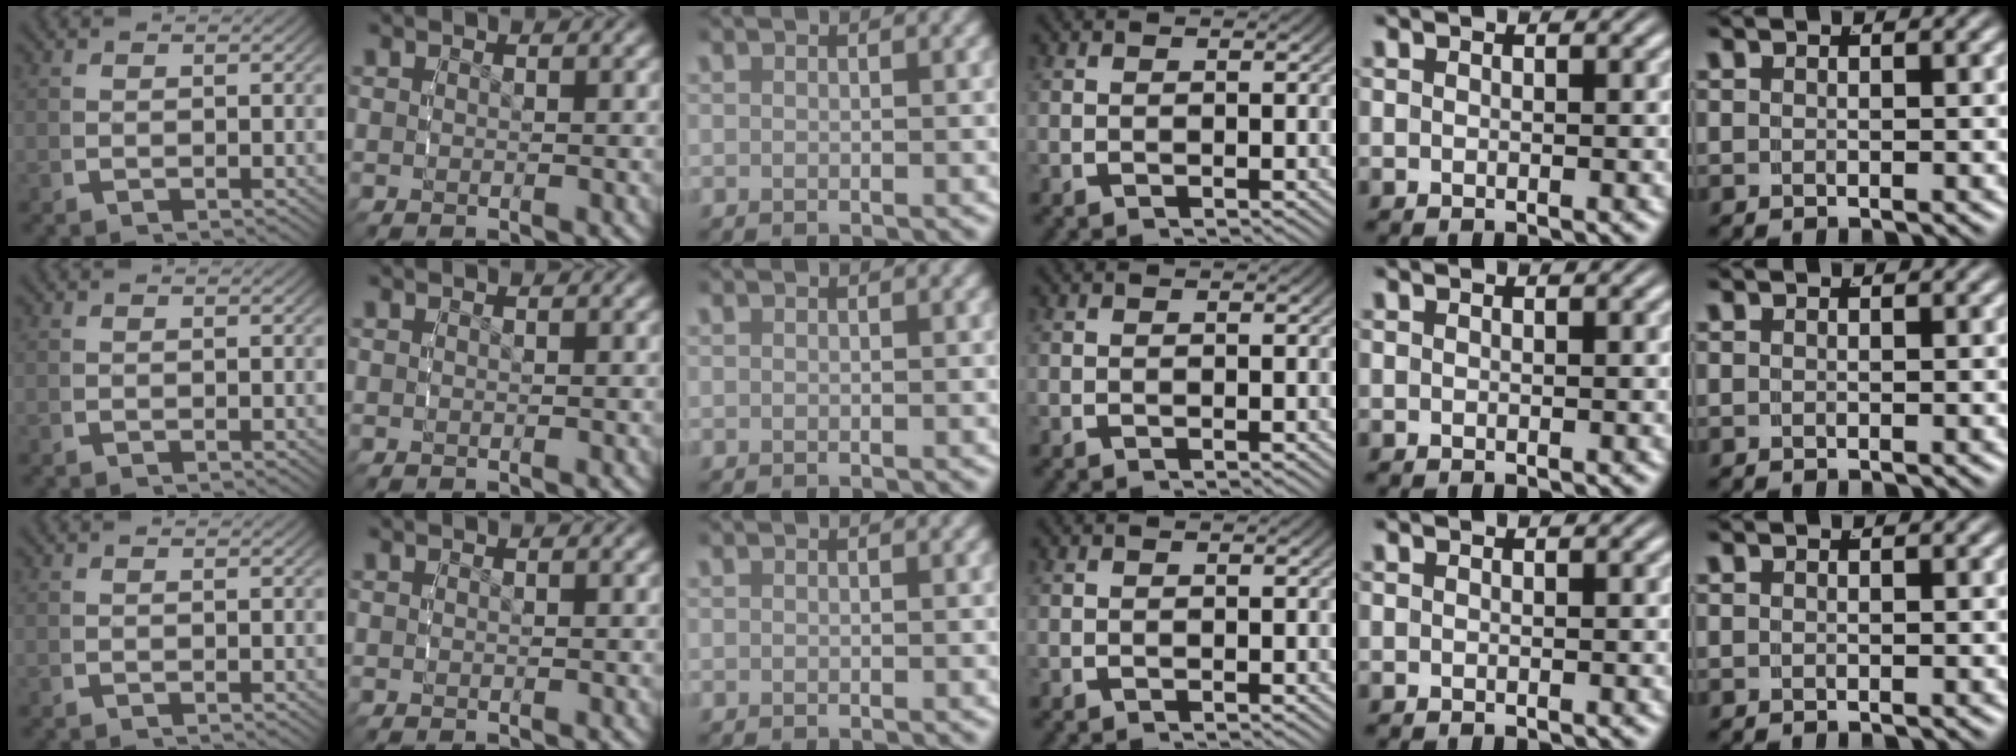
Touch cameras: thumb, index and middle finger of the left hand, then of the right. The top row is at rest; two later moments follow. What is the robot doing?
{"motion": "reach", "object": "measuring cup"}